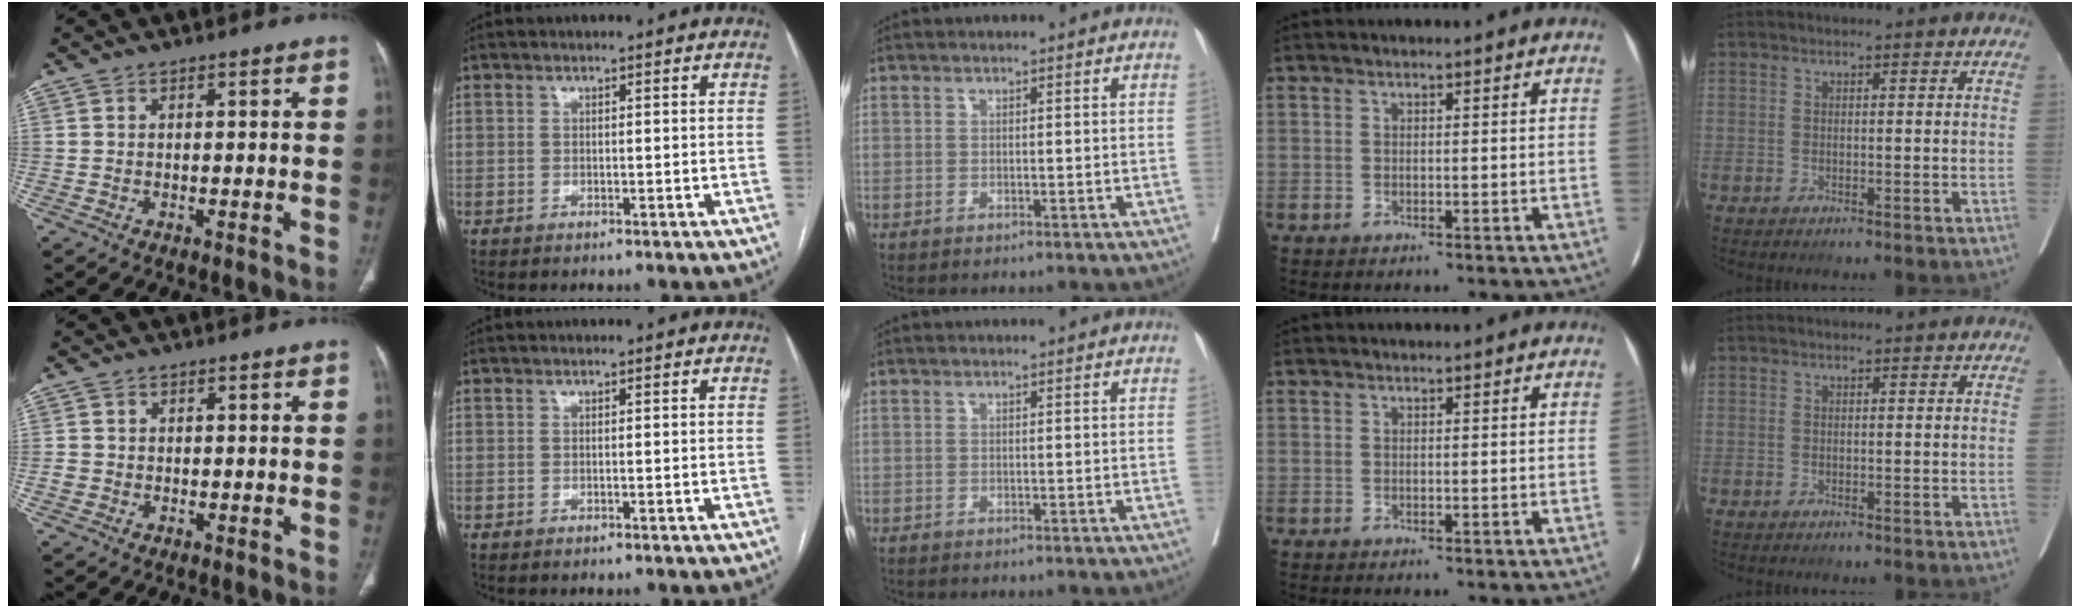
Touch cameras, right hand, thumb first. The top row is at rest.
{"thumb": {"total": 1.6, "force": [-0.4, 1.5, 0.5], "torque": [-0.007, 0.004, -0.009]}}